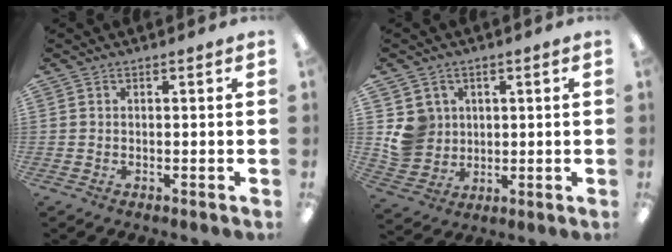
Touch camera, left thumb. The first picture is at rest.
{"total": 7.7, "force": [2.0, 7.3, 1.1], "torque": [-0.031, 0.002, 0.045]}